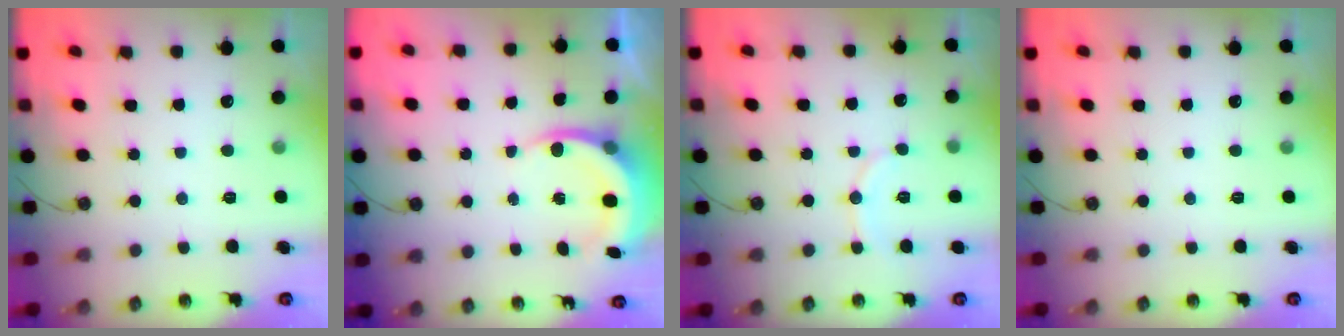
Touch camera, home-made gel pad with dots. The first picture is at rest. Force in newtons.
{"total": 5.6, "press": 5.5, "slide": 1.0}
{"total": 6.4, "press": 6.2, "slide": 1.5}
{"total": 0.0}